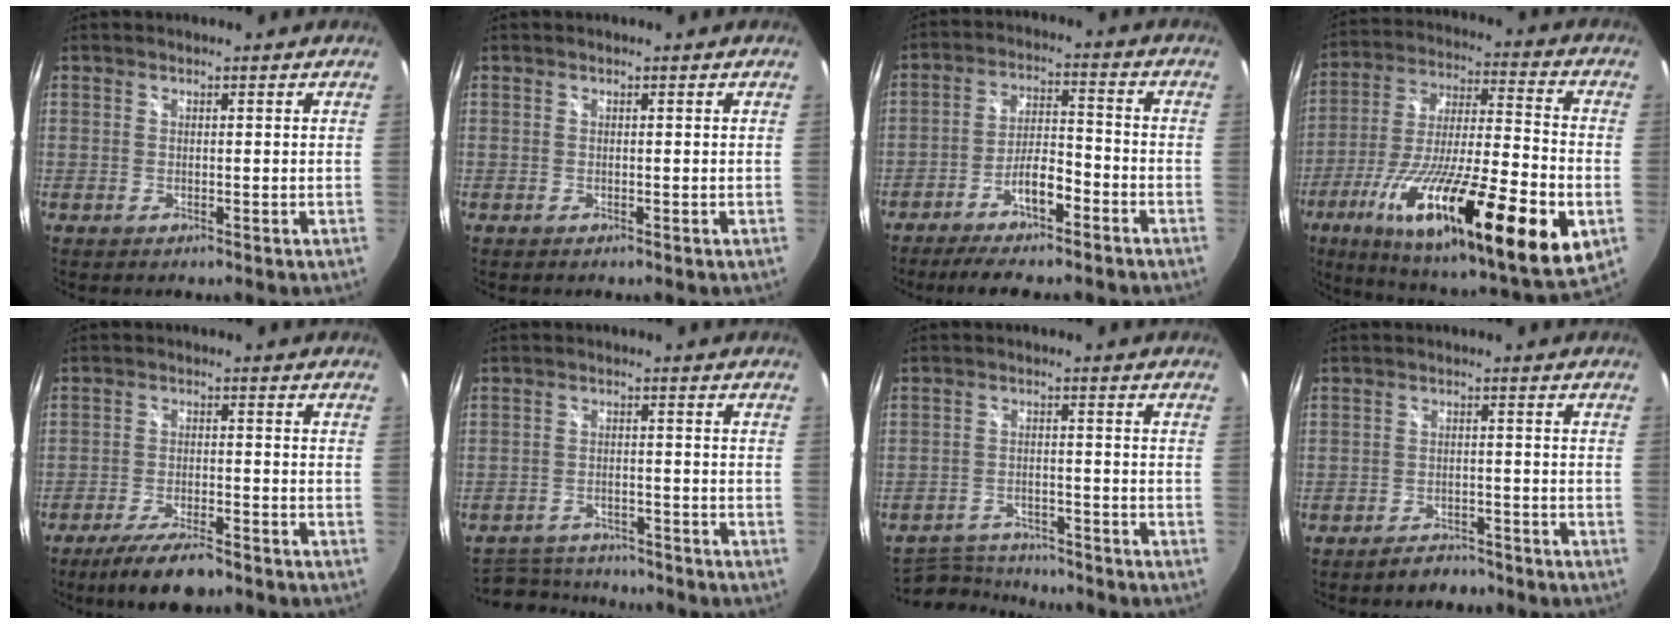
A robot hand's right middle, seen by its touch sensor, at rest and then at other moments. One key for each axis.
{"total": 0.0}
{"total": 10.7, "fx": -7.9, "fy": 2.6, "fz": 6.7, "tx": -0.137, "ty": 0.009, "tz": -0.129}
{"total": 31.2, "fx": -11.3, "fy": 6.3, "fz": 28.3, "tx": -0.470, "ty": -0.060, "tz": -0.187}
{"total": 8.8, "fx": -7.0, "fy": 1.9, "fz": 4.9, "tx": -0.111, "ty": -0.016, "tz": -0.120}
{"total": 10.6, "fx": -9.6, "fy": 3.2, "fz": 3.0, "tx": -0.076, "ty": 0.006, "tz": -0.144}
{"total": 9.5, "fx": -9.0, "fy": 2.2, "fz": 2.3, "tx": -0.066, "ty": 0.004, "tz": -0.140}
{"total": 4.3, "fx": -3.7, "fy": 2.0, "fz": 1.1, "tx": -0.027, "ty": 0.009, "tz": -0.051}